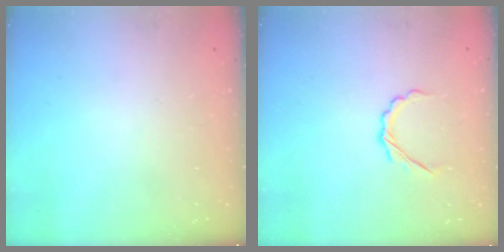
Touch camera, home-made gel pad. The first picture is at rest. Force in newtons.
{"total": 4.6, "press": 4.5, "slide": 1.1}